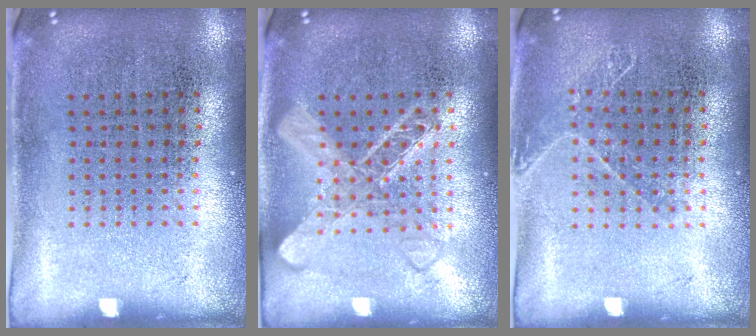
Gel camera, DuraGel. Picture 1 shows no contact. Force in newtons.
{"total": 2.9, "press": 2.9, "slide": 0.5}
{"total": 1.0, "press": 0.9, "slide": 0.3}